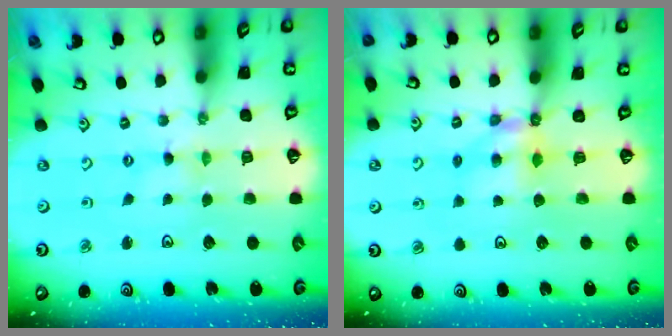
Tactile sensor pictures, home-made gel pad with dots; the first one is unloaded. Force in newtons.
{"total": 6.0, "press": 6.0, "slide": 0.6}